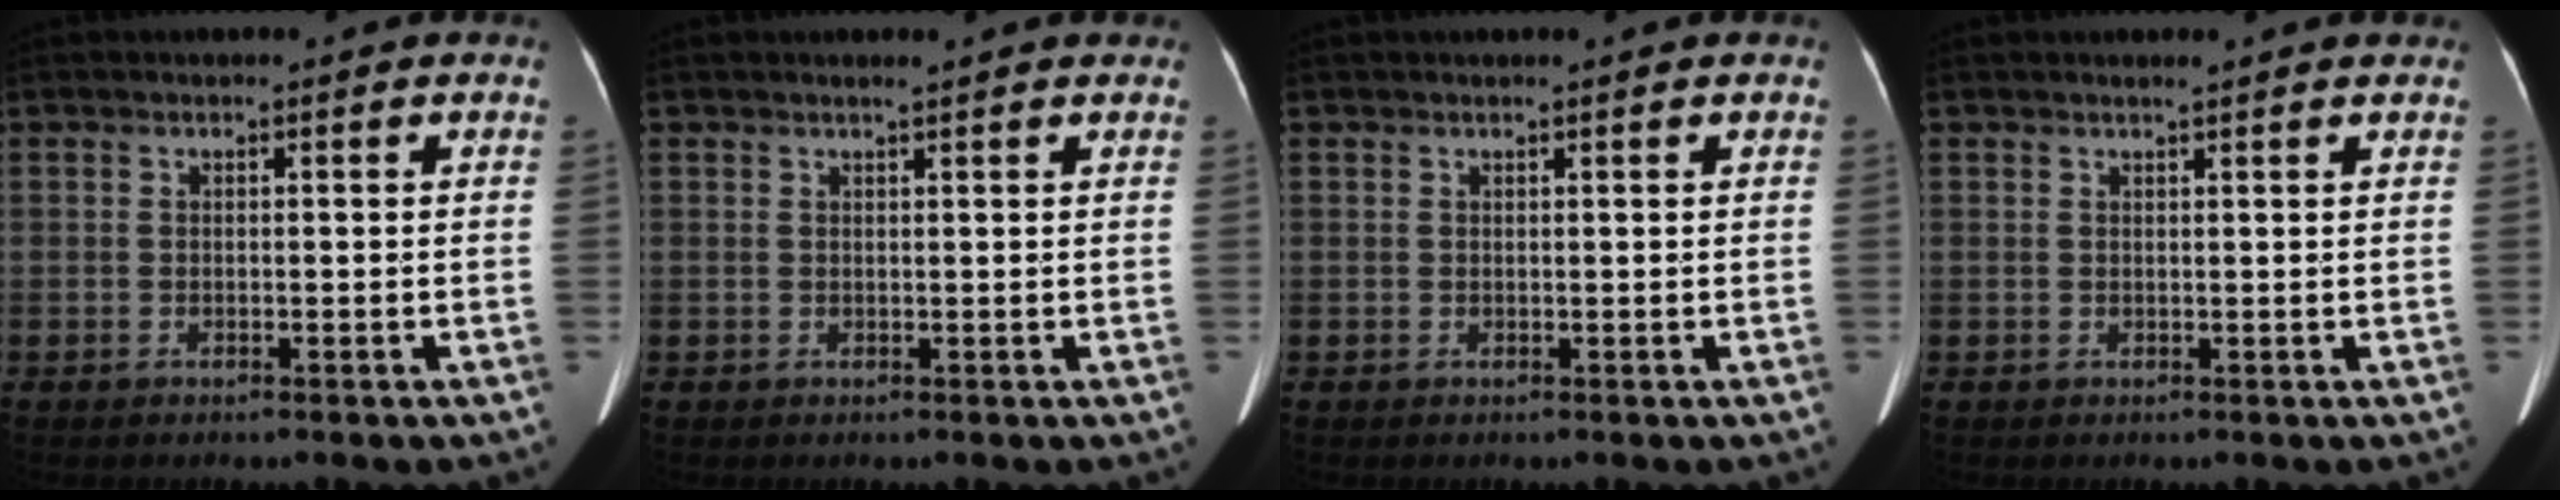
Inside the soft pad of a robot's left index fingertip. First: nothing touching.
{"total": 2.7, "force": [2.4, 0.2, 1.2], "torque": [-0.019, 0.013, 0.027]}
{"total": 1.2, "force": [1.0, -0.2, 0.5], "torque": [-0.003, 0.010, 0.019]}
{"total": 3.0, "force": [2.7, 0.1, 1.2], "torque": [-0.019, 0.013, 0.029]}